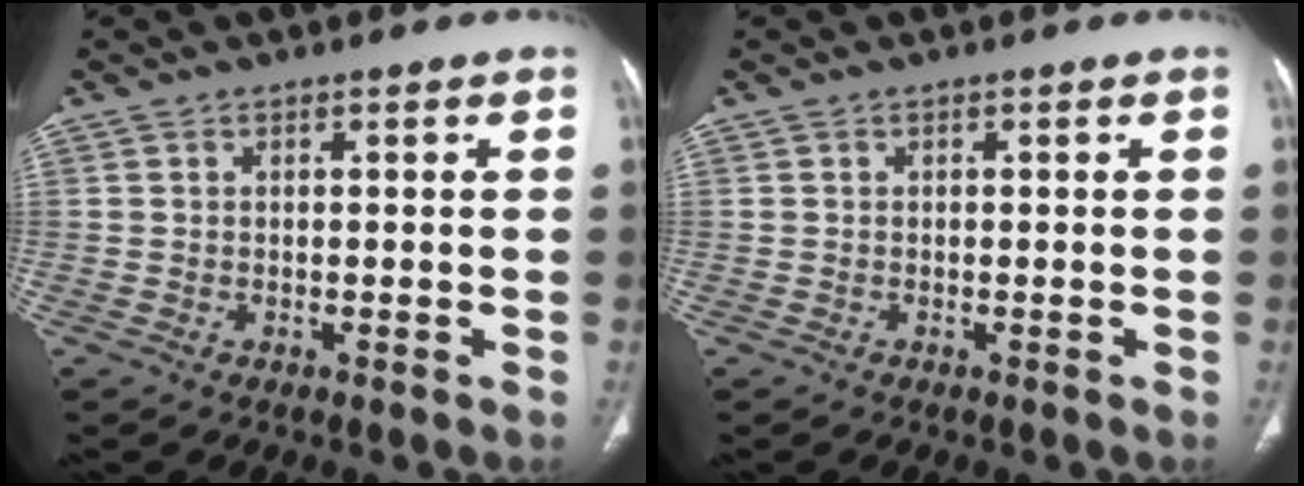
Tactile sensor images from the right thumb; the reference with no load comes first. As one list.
[{"total": 0.0}]